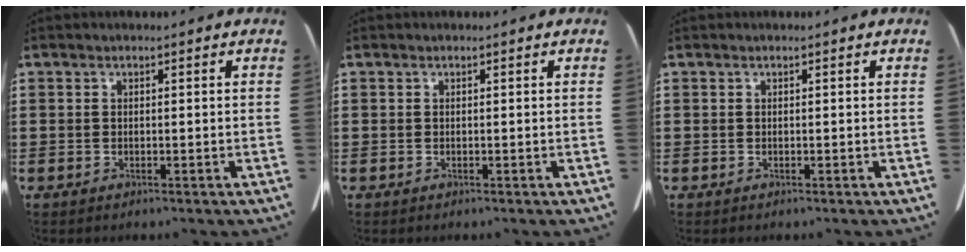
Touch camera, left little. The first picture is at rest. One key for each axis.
{"total": 0.0}
{"total": 0.0}